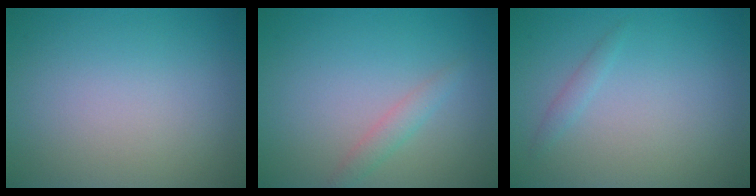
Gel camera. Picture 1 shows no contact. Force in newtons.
{"total": 1.4, "press": 1.4, "slide": 0.1}
{"total": 0.8, "press": 0.8, "slide": 0.0}